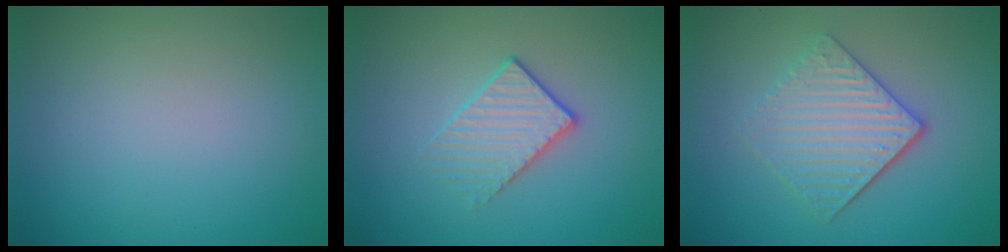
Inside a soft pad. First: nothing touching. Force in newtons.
{"total": 2.2, "press": 1.9, "slide": 1.2}
{"total": 4.3, "press": 3.4, "slide": 2.6}